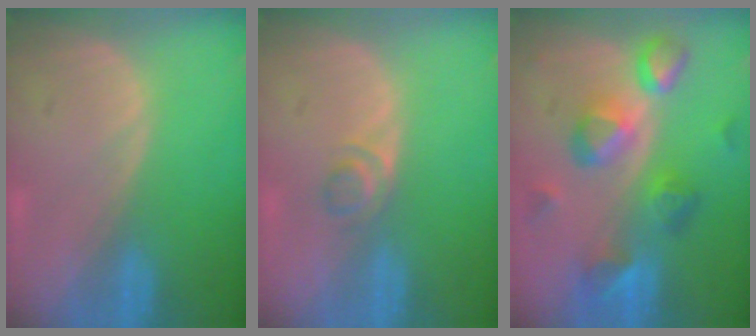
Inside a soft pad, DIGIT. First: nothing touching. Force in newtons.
{"total": 2.2, "press": 2.0, "slide": 0.9}
{"total": 9.5, "press": 8.4, "slide": 4.5}